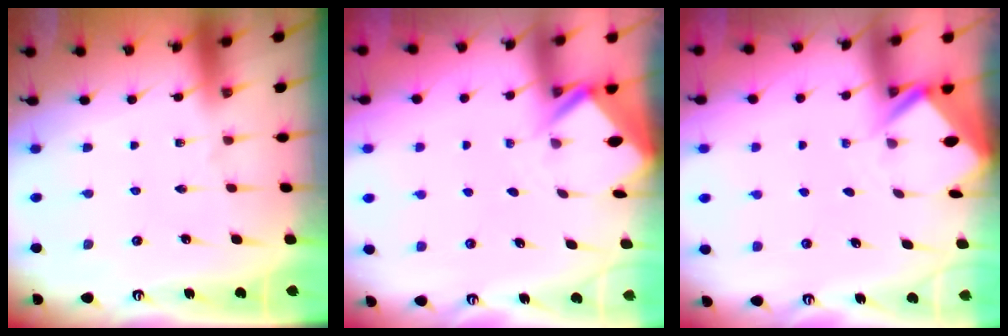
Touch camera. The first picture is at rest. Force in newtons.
{"total": 2.4, "press": 2.4, "slide": 0.2}
{"total": 2.4, "press": 2.4, "slide": 0.1}